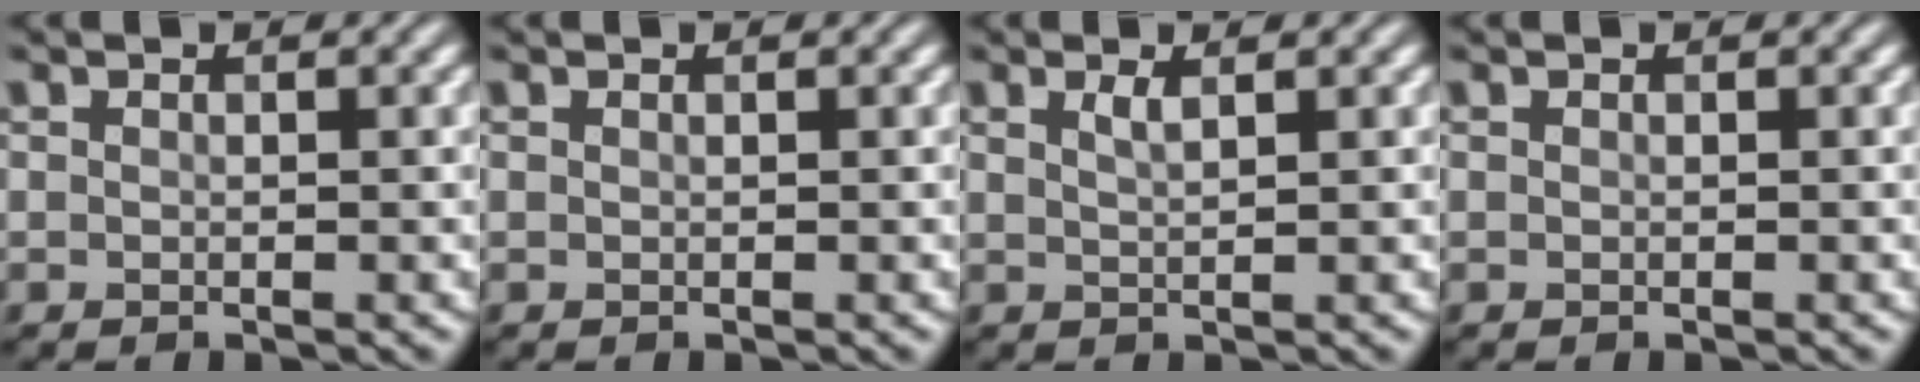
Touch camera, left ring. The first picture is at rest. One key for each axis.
{"total": 0.0}
{"total": 1.4, "fx": 0.8, "fy": 0.4, "fz": 1.0, "tx": -0.016, "ty": 0.002, "tz": 0.012}
{"total": 0.0}